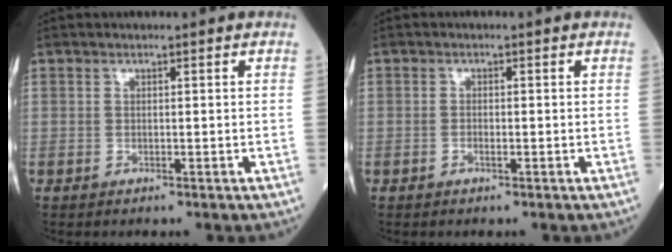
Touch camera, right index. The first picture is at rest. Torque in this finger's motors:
{"motor_torque": [-0.09, 0.06, -0.03, -0.01]}